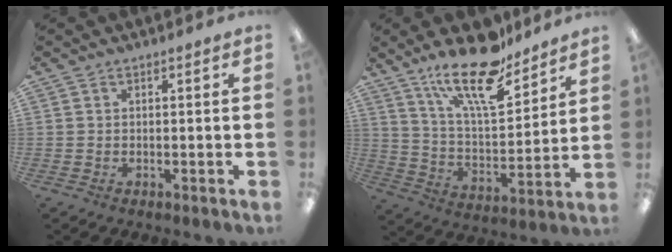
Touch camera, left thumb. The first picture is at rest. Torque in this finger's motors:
{"motor_torque": [0.33, 0.28, 1.70, -1.07, 0.32]}